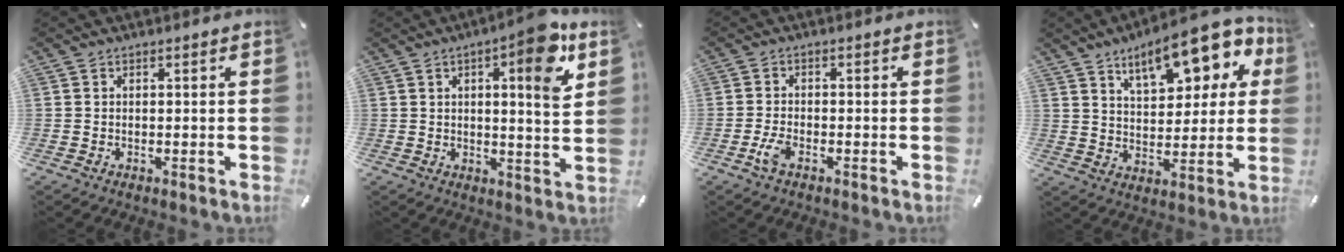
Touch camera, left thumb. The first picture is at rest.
{"total": 11.2, "force": [5.5, 2.4, 9.4], "torque": [-0.117, -0.036, 0.079]}
{"total": 3.3, "force": [-1.6, 1.2, 2.5], "torque": [-0.063, -0.001, -0.034]}
{"total": 16.0, "force": [9.3, 7.7, 10.5], "torque": [-0.155, -0.040, 0.157]}